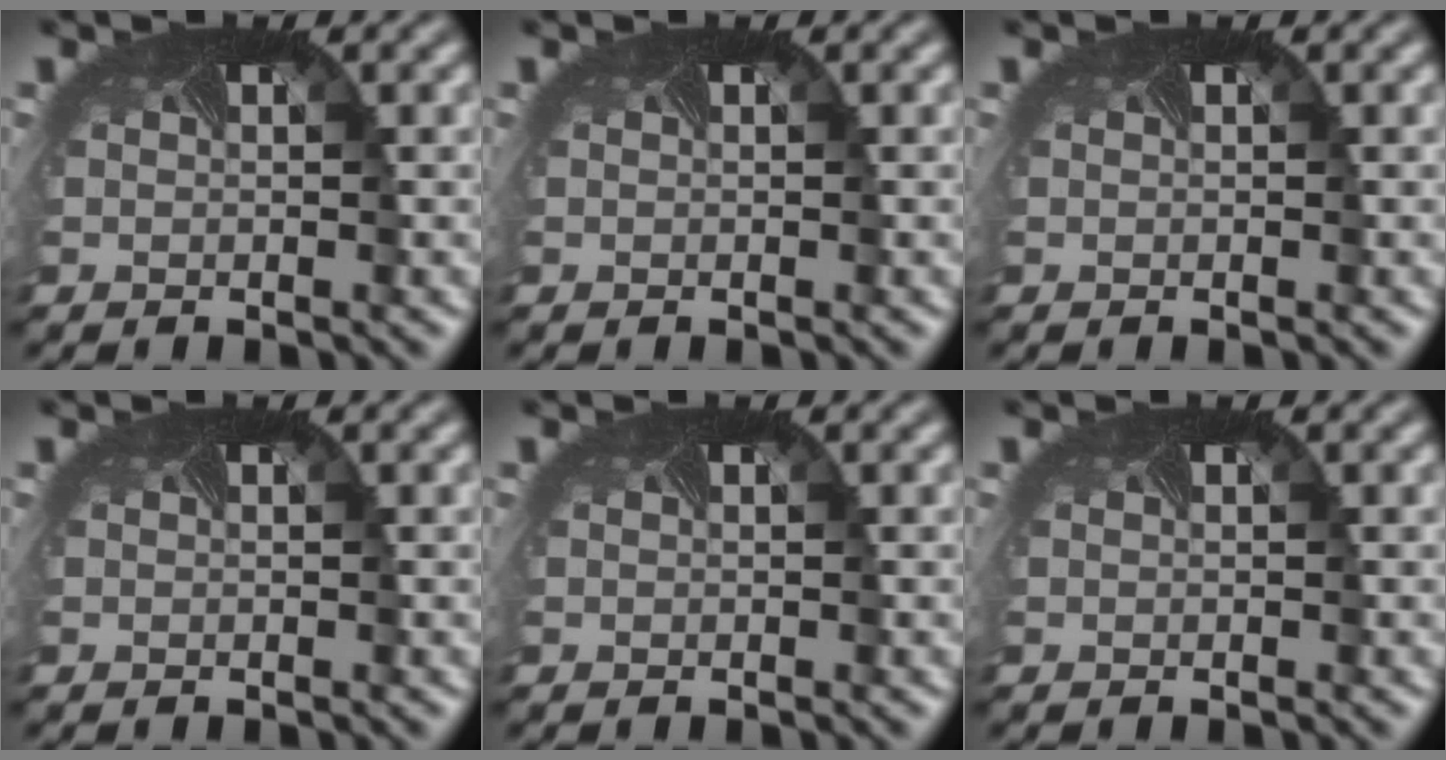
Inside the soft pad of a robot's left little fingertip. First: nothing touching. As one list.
[{"total": 0.0}, {"total": 0.0}, {"total": 0.0}, {"total": 0.0}, {"total": 0.0}]